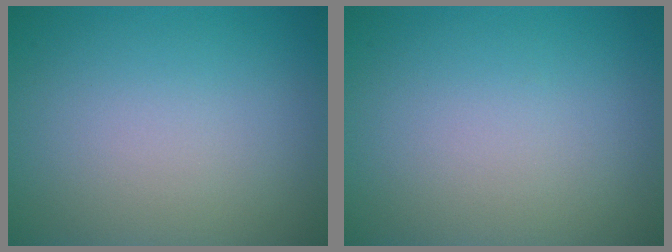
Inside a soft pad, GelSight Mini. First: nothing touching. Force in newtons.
{"total": 0.0}